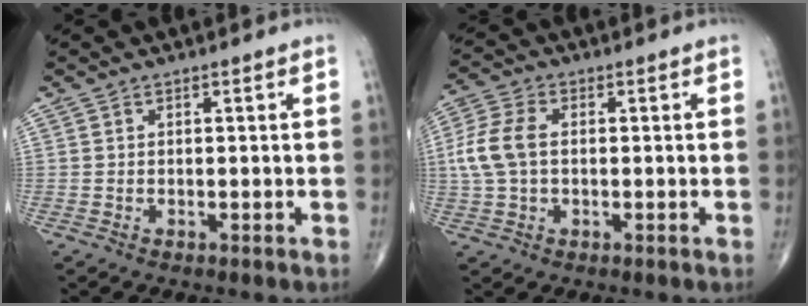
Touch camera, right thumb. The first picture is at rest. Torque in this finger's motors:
{"motor_torque": [-0.29, 0.53, 0.58, 0.09, 0.06]}